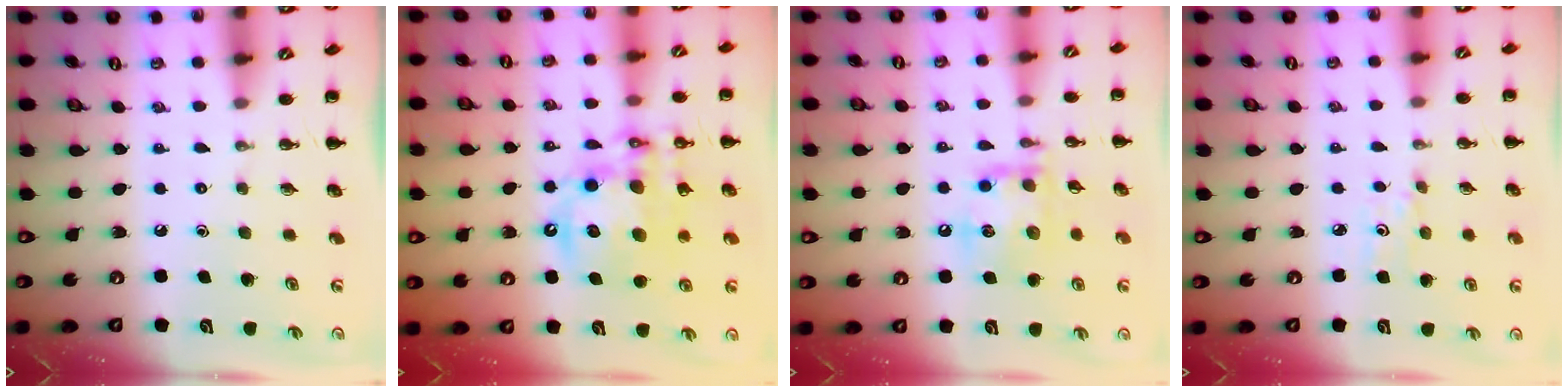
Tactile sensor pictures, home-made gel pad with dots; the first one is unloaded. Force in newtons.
{"total": 16.1, "press": 15.7, "slide": 3.6}
{"total": 13.5, "press": 13.4, "slide": 1.6}
{"total": 3.2, "press": 3.0, "slide": 1.1}